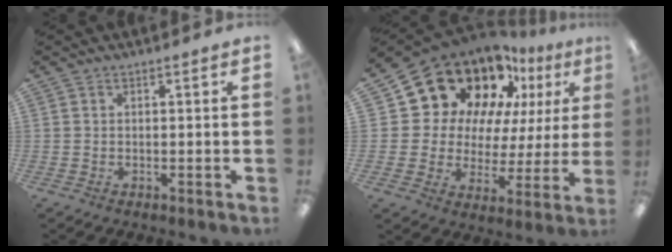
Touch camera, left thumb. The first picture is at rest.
{"total": 19.1, "force": [14.2, 11.4, 6.0], "torque": [-0.128, -0.100, 0.270]}